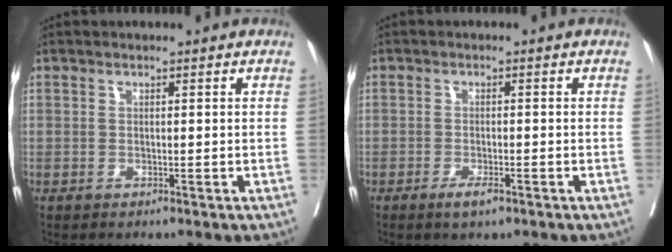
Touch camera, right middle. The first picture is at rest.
{"total": 2.3, "force": [-1.4, 0.5, 1.7], "torque": [-0.030, -0.001, -0.023]}